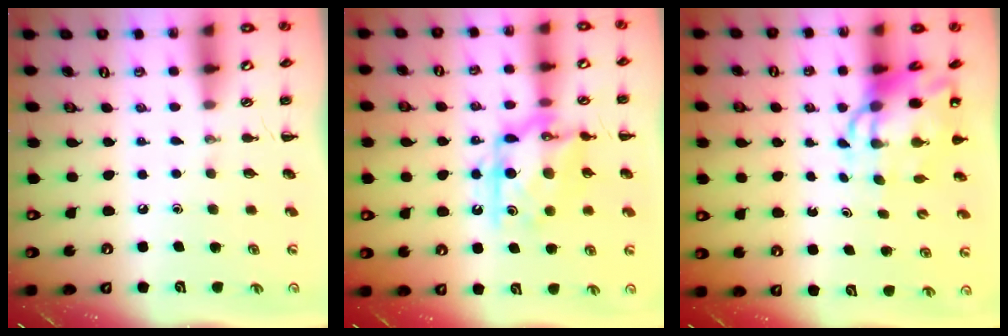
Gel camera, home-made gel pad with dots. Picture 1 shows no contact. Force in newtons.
{"total": 14.0, "press": 14.0, "slide": 0.5}
{"total": 8.2, "press": 7.8, "slide": 2.4}